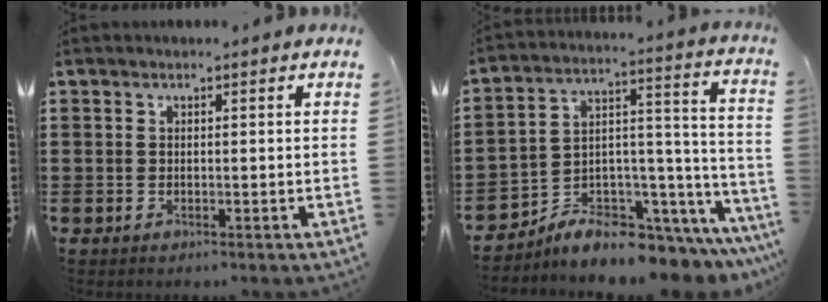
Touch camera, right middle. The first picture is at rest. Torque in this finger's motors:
{"motor_torque": [1.29, -0.85, 0.36, 0.19]}